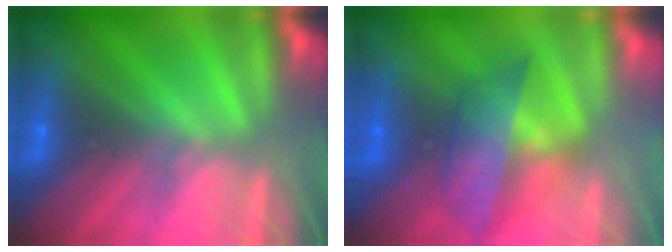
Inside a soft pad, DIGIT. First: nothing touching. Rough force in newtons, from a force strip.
{"total": 4.4}